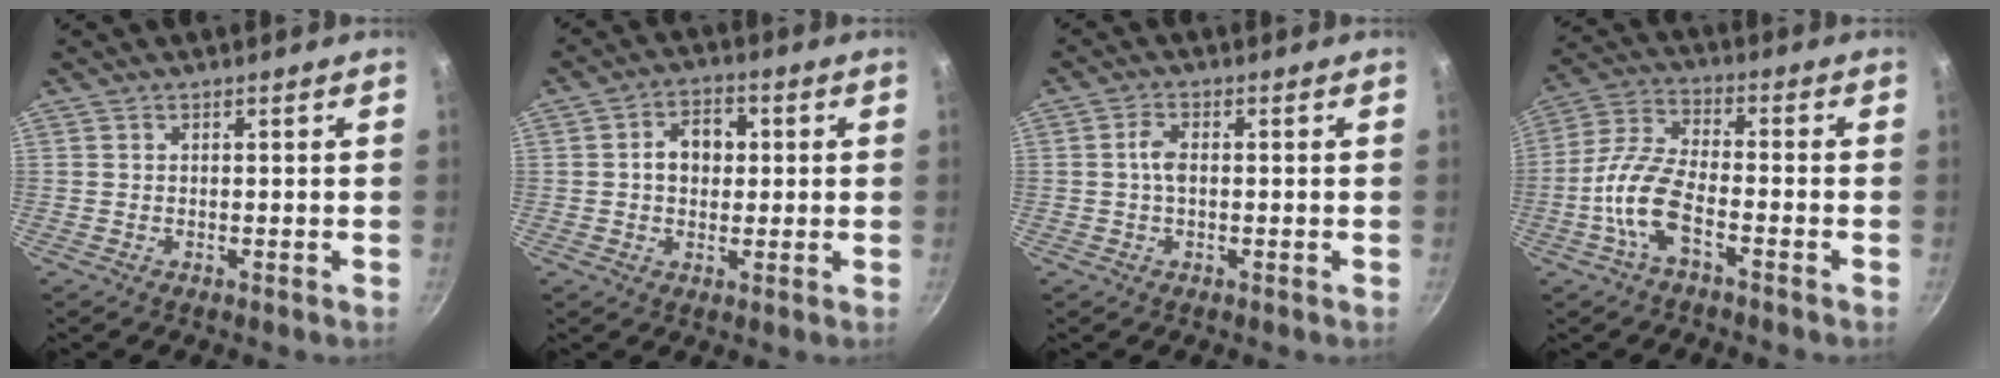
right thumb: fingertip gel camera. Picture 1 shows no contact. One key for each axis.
{"total": 6.9, "fx": 0.8, "fy": 5.0, "fz": 4.7, "tx": -0.054, "ty": 0.013, "tz": 0.008}
{"total": 3.1, "fx": 0.0, "fy": 1.7, "fz": 2.5, "tx": -0.053, "ty": 0.007, "tz": -0.002}
{"total": 10.3, "fx": -3.8, "fy": 4.5, "fz": 8.5, "tx": -0.183, "ty": 0.037, "tz": -0.080}